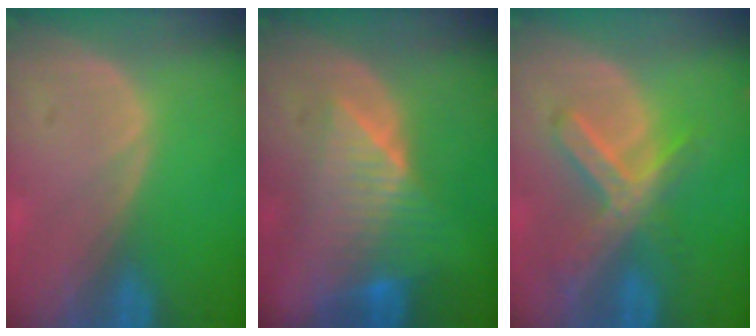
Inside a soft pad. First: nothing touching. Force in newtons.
{"total": 7.3, "press": 7.2, "slide": 1.5}
{"total": 7.3, "press": 6.3, "slide": 3.7}